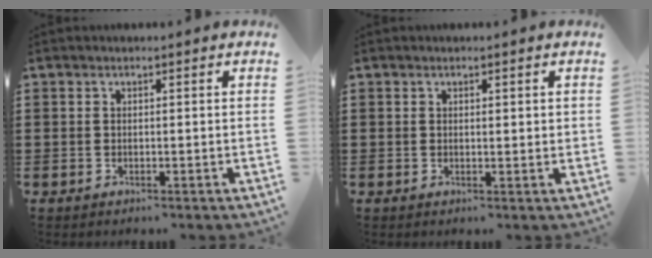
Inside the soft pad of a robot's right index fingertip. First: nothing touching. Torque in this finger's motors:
{"motor_torque": [-0.28, 0.28, -0.01, -0.01]}